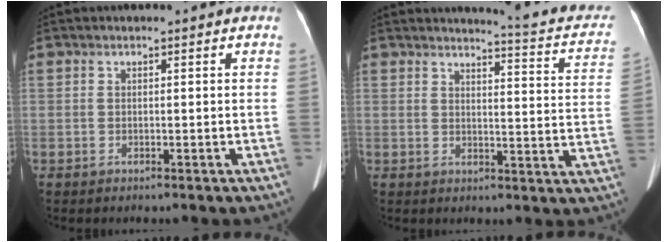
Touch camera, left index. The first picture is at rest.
{"total": 11.4, "force": [10.5, 1.1, 4.2], "torque": [-0.040, -0.043, 0.097]}